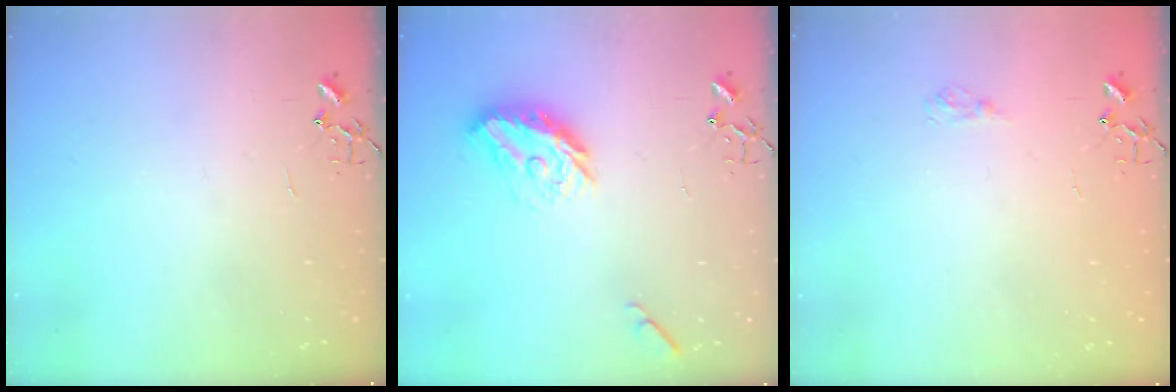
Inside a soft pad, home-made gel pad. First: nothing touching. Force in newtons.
{"total": 13.1, "press": 13.1, "slide": 0.6}
{"total": 6.1, "press": 6.1, "slide": 0.7}